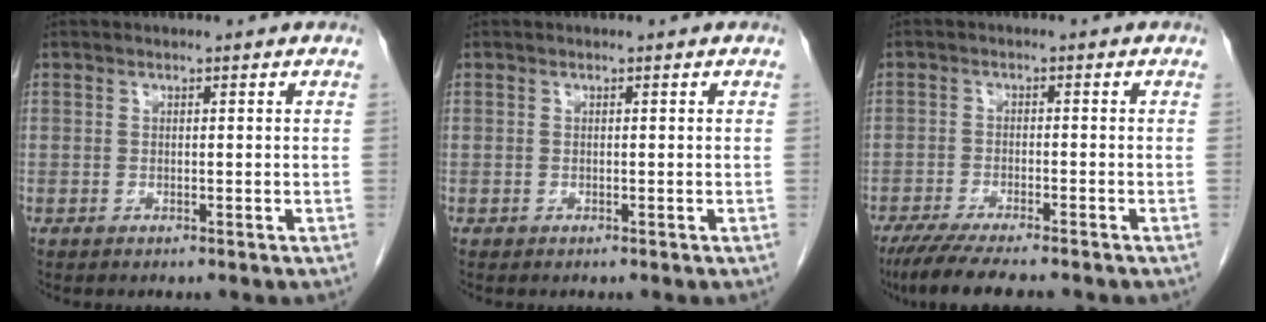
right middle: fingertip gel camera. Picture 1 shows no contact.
{"total": 0.0}
{"total": 9.8, "force": [-8.1, 1.1, 5.4], "torque": [-0.084, -0.022, -0.126]}